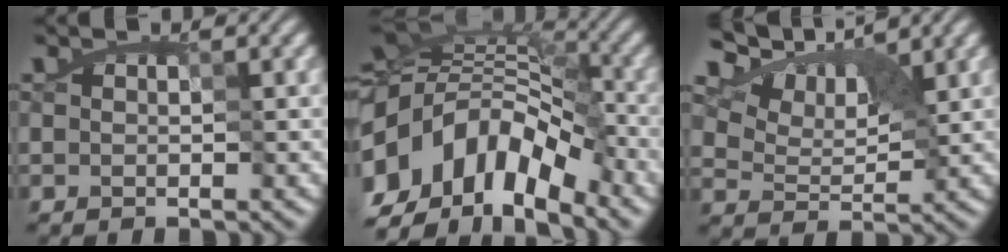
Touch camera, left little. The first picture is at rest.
{"total": 14.3, "force": [-8.1, 8.2, 8.5], "torque": [-0.176, -0.010, -0.150]}
{"total": 7.2, "force": [5.1, 3.4, 3.8], "torque": [-0.098, 0.007, 0.081]}